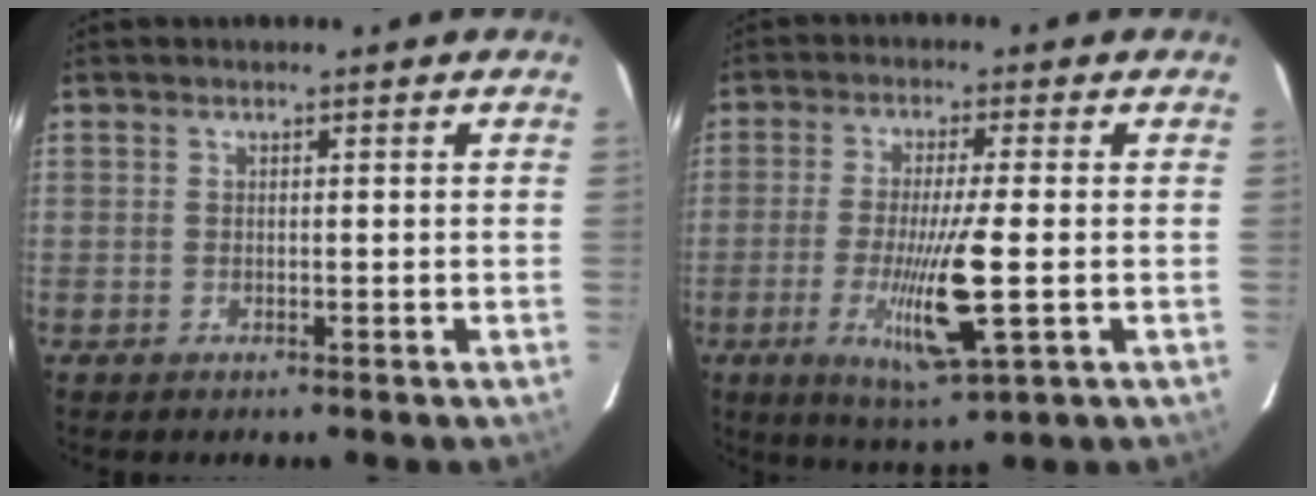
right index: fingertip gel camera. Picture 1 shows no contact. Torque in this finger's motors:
{"motor_torque": [0.74, -0.07, 0.31, 0.15]}